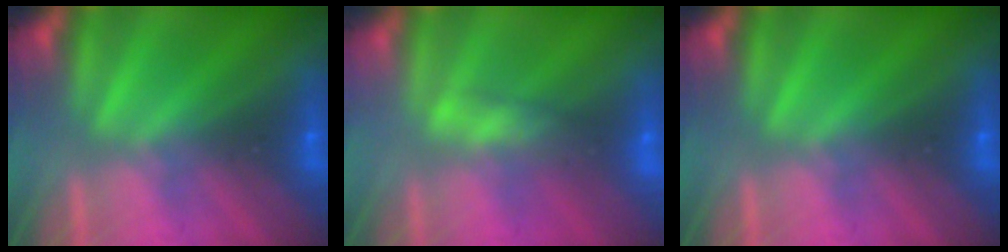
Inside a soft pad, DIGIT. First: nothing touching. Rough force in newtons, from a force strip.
{"total": 2.4}
{"total": 0.0}